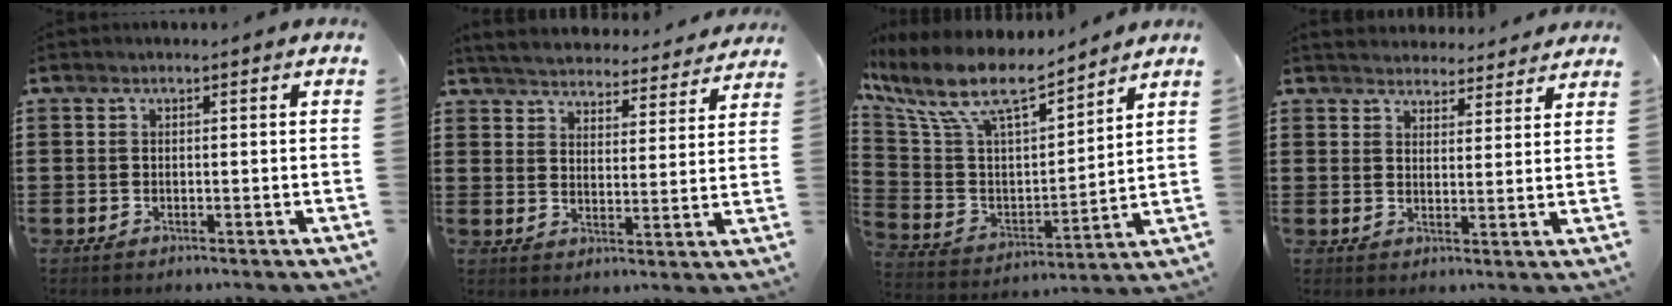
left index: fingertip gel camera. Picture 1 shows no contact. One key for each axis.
{"total": 4.5, "fx": 4.5, "fy": 0.1, "fz": 0.1, "tx": -0.027, "ty": -0.031, "tz": 0.074}
{"total": 10.7, "fx": 7.9, "fy": 3.2, "fz": 6.4, "tx": -0.155, "ty": -0.044, "tz": 0.138}
{"total": 3.5, "fx": 3.5, "fy": 0.5, "fz": -0.4, "tx": -0.004, "ty": -0.013, "tz": 0.064}